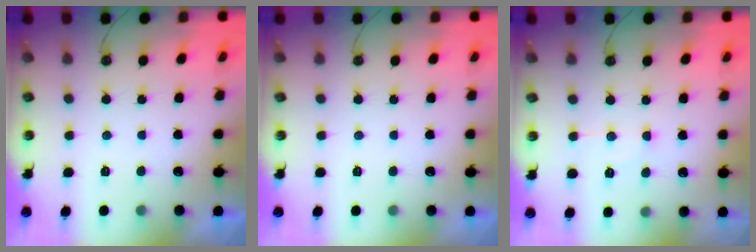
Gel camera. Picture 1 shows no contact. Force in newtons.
{"total": 0.0}
{"total": 7.7, "press": 7.6, "slide": 0.4}